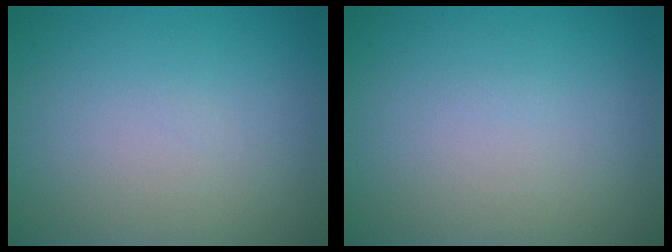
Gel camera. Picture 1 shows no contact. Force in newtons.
{"total": 0.0}